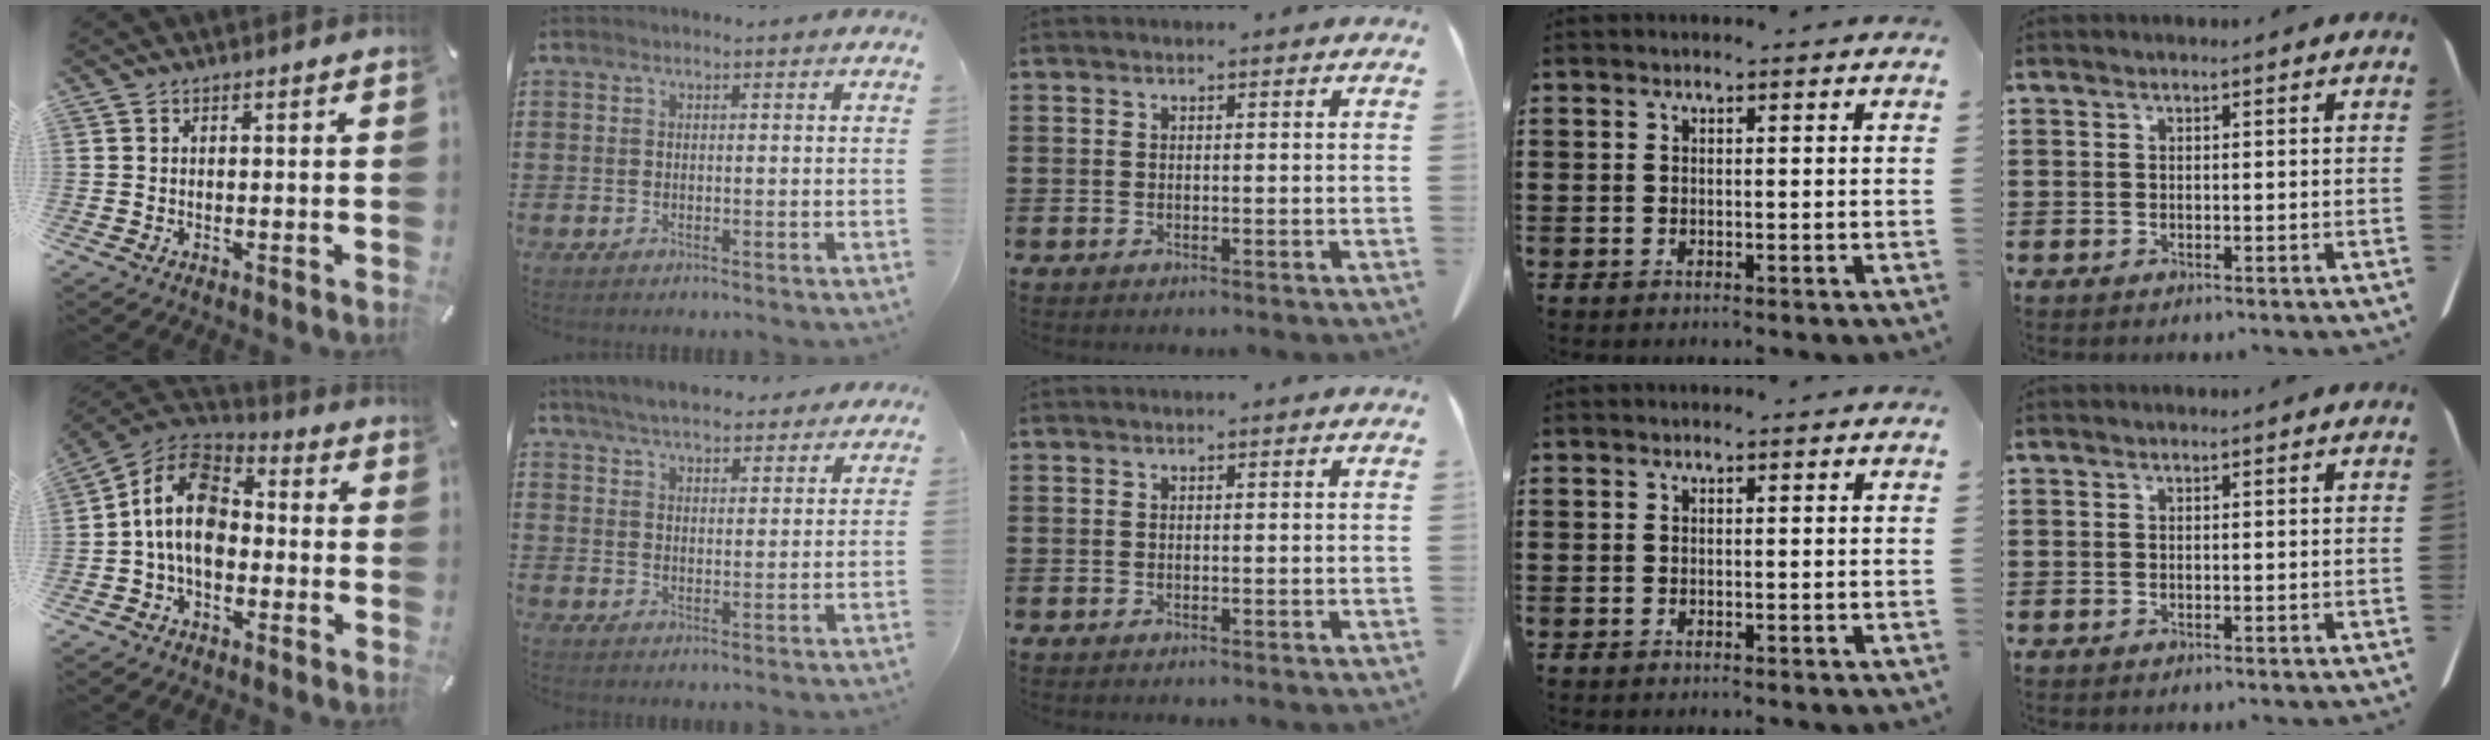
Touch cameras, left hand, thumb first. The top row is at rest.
{"thumb": {"total": 12.7, "force": [-1.9, 8.6, 9.1], "torque": [-0.197, 0.015, -0.039]}, "index": {"total": 5.1, "force": [4.8, 1.0, 1.3], "torque": [-0.044, -0.010, 0.088]}}